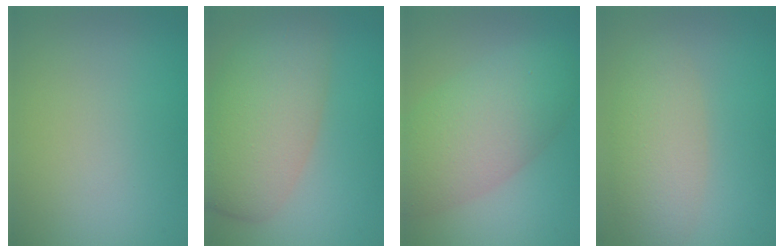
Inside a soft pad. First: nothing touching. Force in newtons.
{"total": 8.1, "press": 8.1, "slide": 0.3}
{"total": 7.3, "press": 7.3, "slide": 0.3}
{"total": 4.5, "press": 4.4, "slide": 0.4}